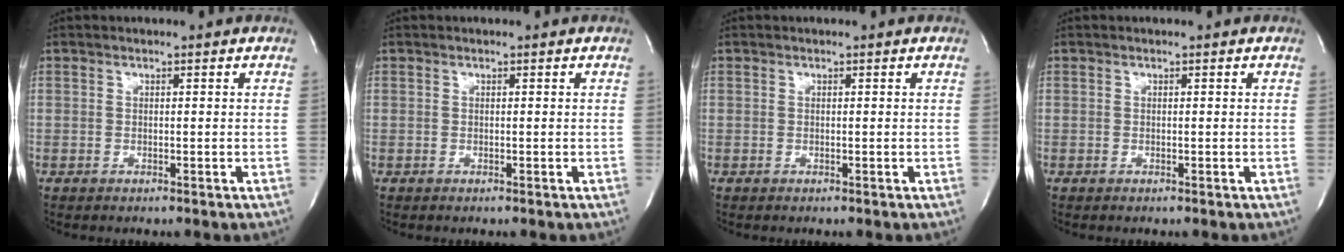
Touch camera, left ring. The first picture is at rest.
{"total": 0.0}
{"total": 0.0}
{"total": 0.0}